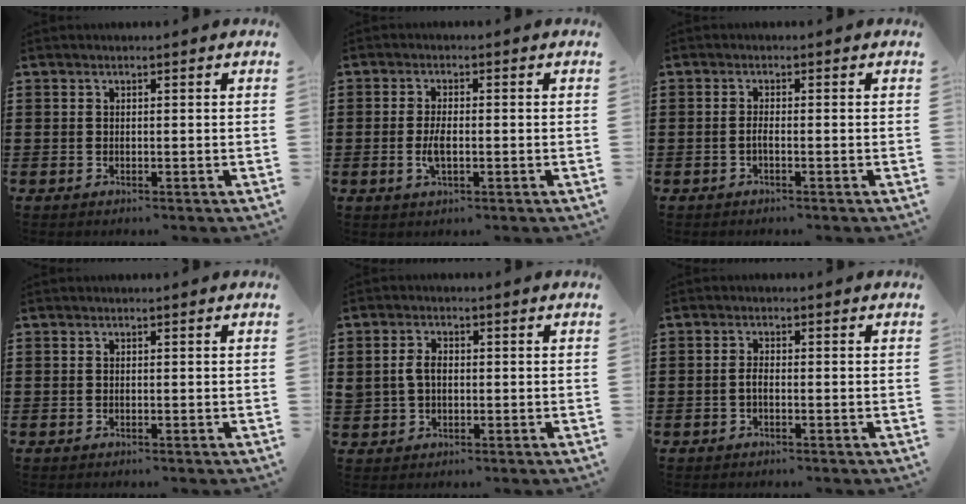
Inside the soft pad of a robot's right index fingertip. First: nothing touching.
{"total": 3.3, "force": [-0.6, 1.2, 3.0], "torque": [-0.069, -0.003, -0.016]}
{"total": 1.2, "force": [-0.7, 0.1, 1.0], "torque": [-0.026, -0.005, -0.015]}
{"total": 0.0}
{"total": 3.0, "force": [0.1, 2.1, 2.2], "torque": [-0.054, 0.006, -0.002]}
{"total": 1.4, "force": [-0.6, 0.5, 1.2], "torque": [-0.031, -0.002, -0.014]}